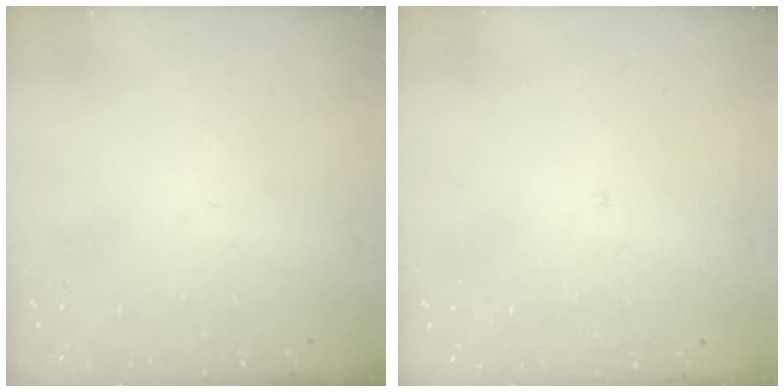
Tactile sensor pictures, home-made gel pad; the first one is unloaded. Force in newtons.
{"total": 2.0, "press": 2.0, "slide": 0.2}